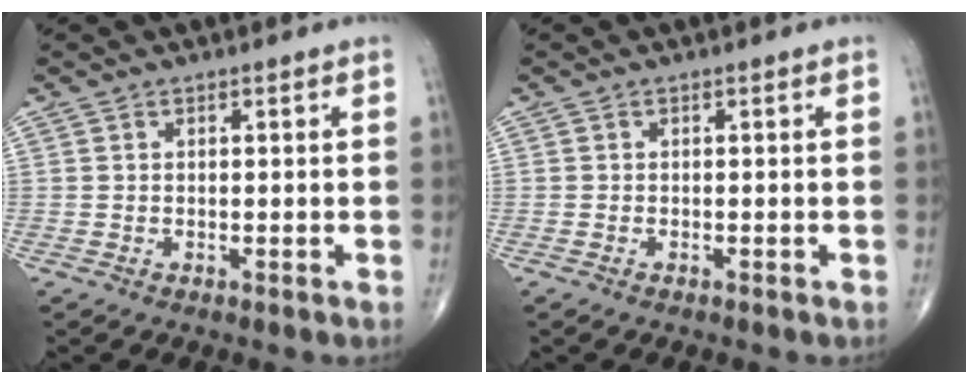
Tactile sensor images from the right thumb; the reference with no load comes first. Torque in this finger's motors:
{"motor_torque": [-0.10, 0.29, -0.32, -0.19, -0.02]}